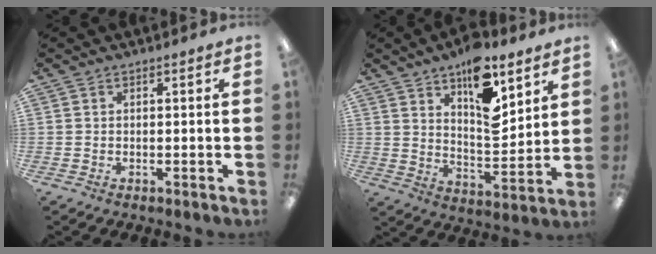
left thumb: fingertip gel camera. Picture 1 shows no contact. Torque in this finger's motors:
{"motor_torque": [1.68, 1.56, 1.53, -0.76, 0.10]}